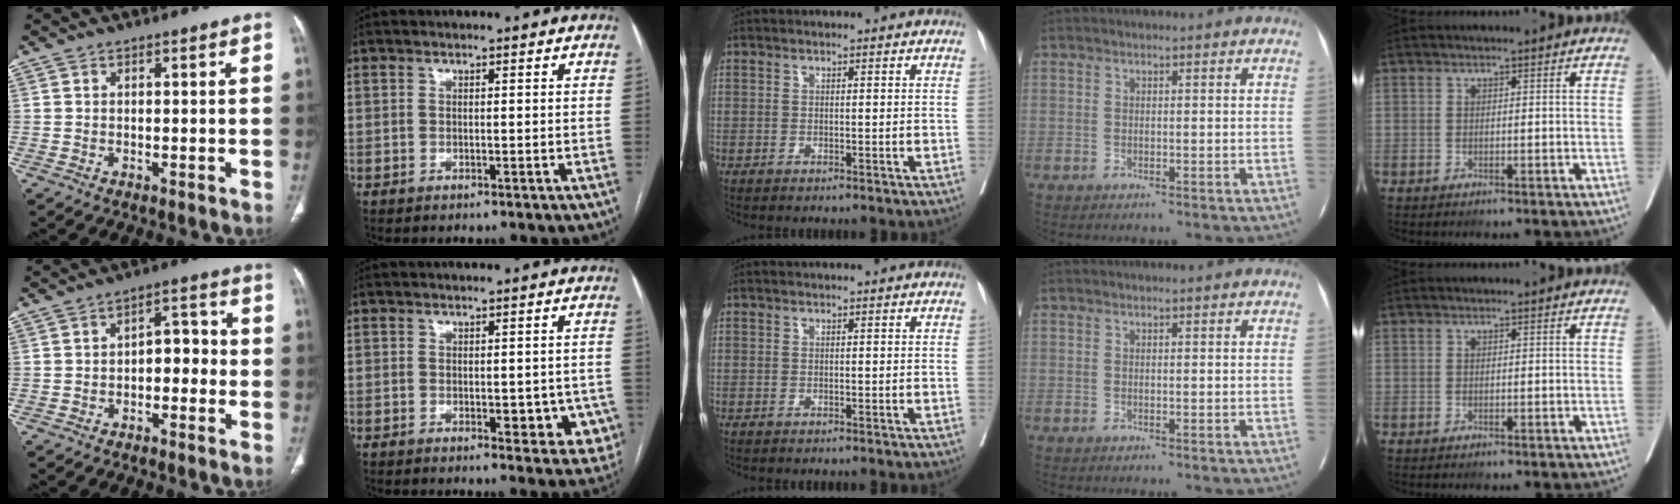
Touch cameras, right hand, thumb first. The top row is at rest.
{"thumb": {"total": 5.7, "force": [-1.3, 3.4, 4.3], "torque": [-0.038, 0.033, -0.027]}, "index": {"total": 7.2, "force": [-2.0, 3.8, 5.8], "torque": [-0.048, 0.011, -0.018]}}